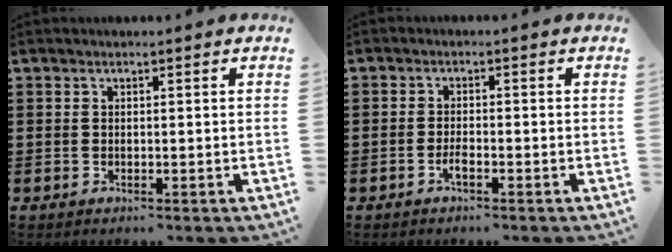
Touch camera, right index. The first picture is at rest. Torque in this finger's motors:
{"motor_torque": [1.72, 0.41, 0.31, 0.01]}